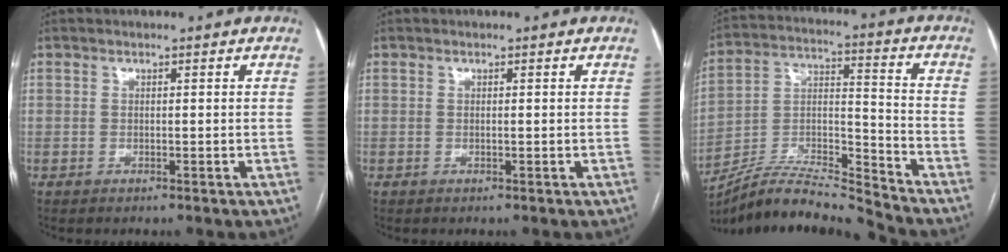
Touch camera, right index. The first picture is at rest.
{"total": 0.0}
{"total": 14.2, "force": [-13.6, -0.8, 3.9], "torque": [-0.069, 0.029, -0.252]}